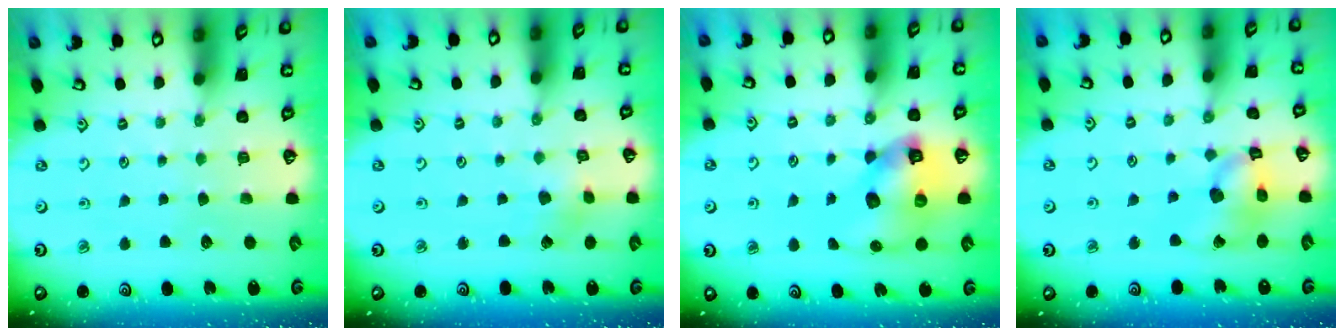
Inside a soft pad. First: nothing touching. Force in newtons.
{"total": 2.7, "press": 2.6, "slide": 0.3}
{"total": 12.5, "press": 12.3, "slide": 2.1}
{"total": 13.4, "press": 13.2, "slide": 1.9}